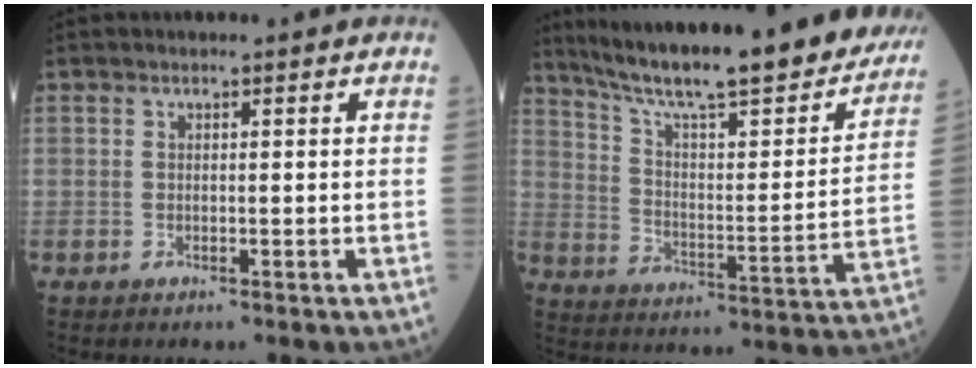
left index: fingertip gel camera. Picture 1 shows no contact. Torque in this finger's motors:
{"motor_torque": [0.21, -0.54, 0.80, 0.21]}